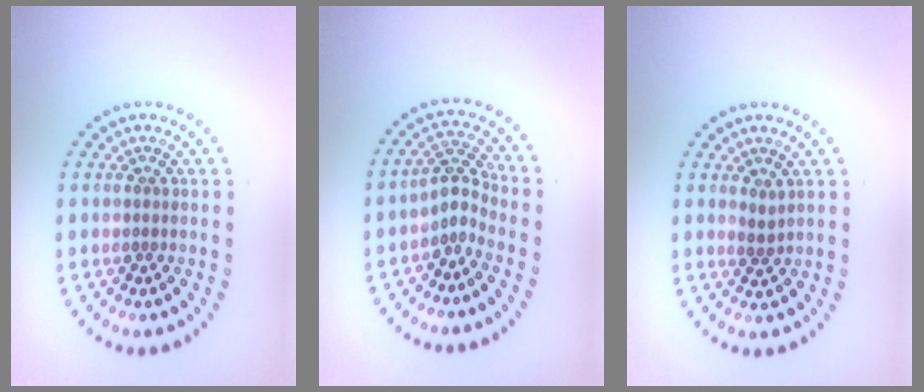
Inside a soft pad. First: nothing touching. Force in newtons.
{"total": 2.2, "press": 1.5, "slide": 1.6}
{"total": 1.0, "press": 0.8, "slide": 0.5}